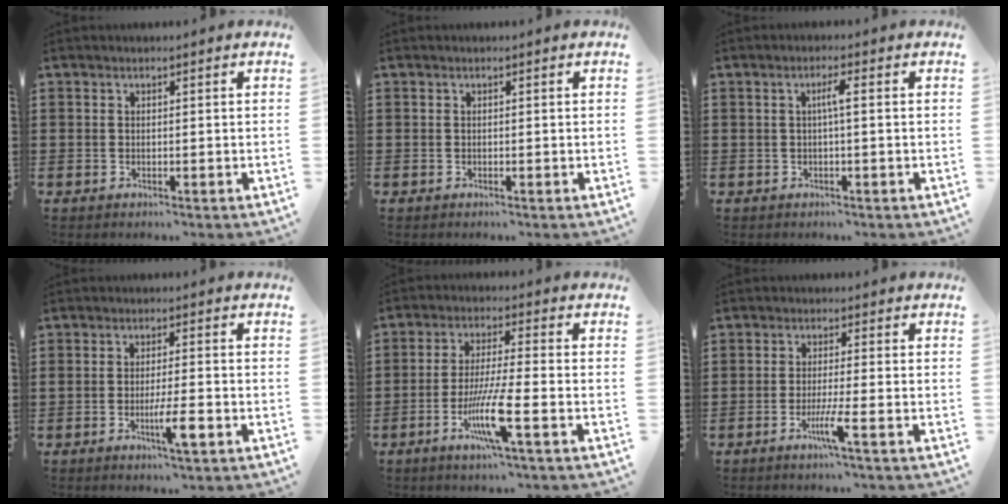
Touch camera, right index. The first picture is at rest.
{"total": 0.0}
{"total": 2.2, "force": [0.0, 0.0, 2.2], "torque": [-0.041, 0.000, -0.004]}
{"total": 4.7, "force": [-2.1, 0.5, 4.2], "torque": [-0.072, -0.007, -0.036]}
{"total": 8.9, "force": [-3.8, 0.5, 8.0], "torque": [-0.163, -0.016, -0.073]}
{"total": 4.4, "force": [-2.2, -0.3, 3.8], "torque": [-0.070, -0.017, -0.038]}